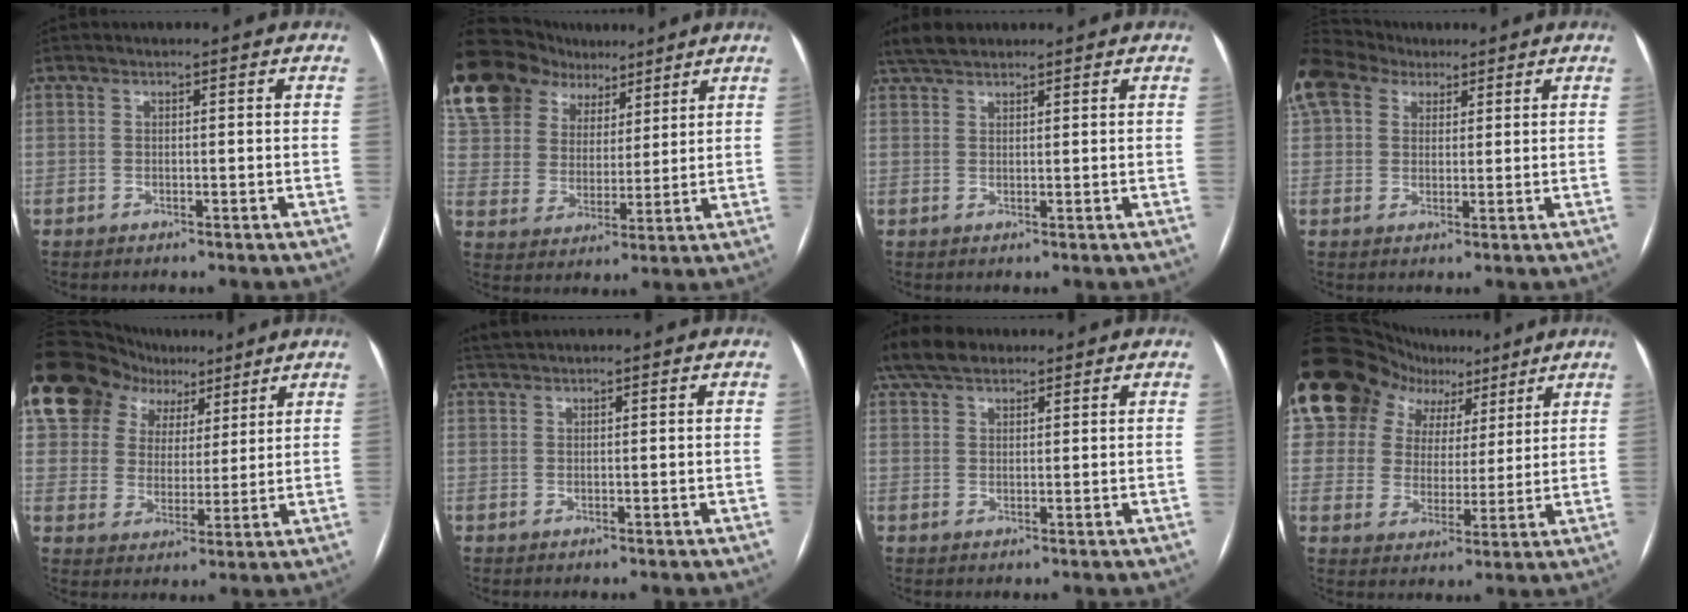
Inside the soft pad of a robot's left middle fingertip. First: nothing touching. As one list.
[{"total": 26.6, "force": [17.8, 16.2, 11.3], "torque": [-0.316, 0.088, 0.329]}, {"total": 4.4, "force": [3.7, 1.5, 1.9], "torque": [-0.048, 0.021, 0.073]}, {"total": 13.5, "force": [8.3, 8.9, 5.8], "torque": [-0.163, 0.064, 0.158]}, {"total": 19.2, "force": [12.3, 12.9, 7.3], "torque": [-0.161, 0.071, 0.216]}, {"total": 1.8, "force": [1.8, 0.0, 0.5], "torque": [-0.015, 0.017, 0.038]}, {"total": 6.8, "force": [5.3, 2.9, 3.1], "torque": [-0.072, 0.030, 0.102]}, {"total": 15.5, "force": [10.1, 10.5, 5.2], "torque": [-0.086, 0.052, 0.160]}]